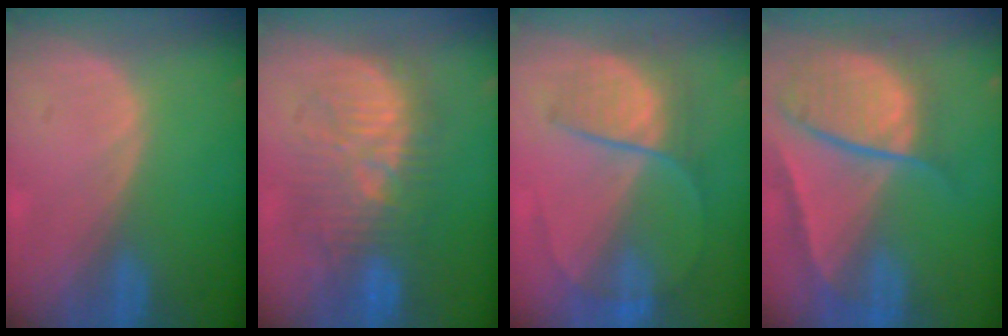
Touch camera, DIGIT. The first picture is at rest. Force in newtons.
{"total": 10.3, "press": 10.3, "slide": 0.3}
{"total": 6.9, "press": 6.6, "slide": 1.7}
{"total": 10.3, "press": 8.7, "slide": 5.5}